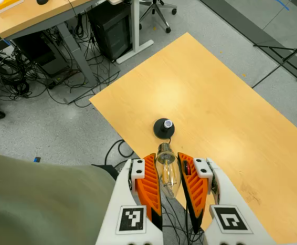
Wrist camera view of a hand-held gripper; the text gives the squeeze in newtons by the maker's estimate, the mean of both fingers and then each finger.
{"total": 19.0, "left": 21.1, "right": 16.9}